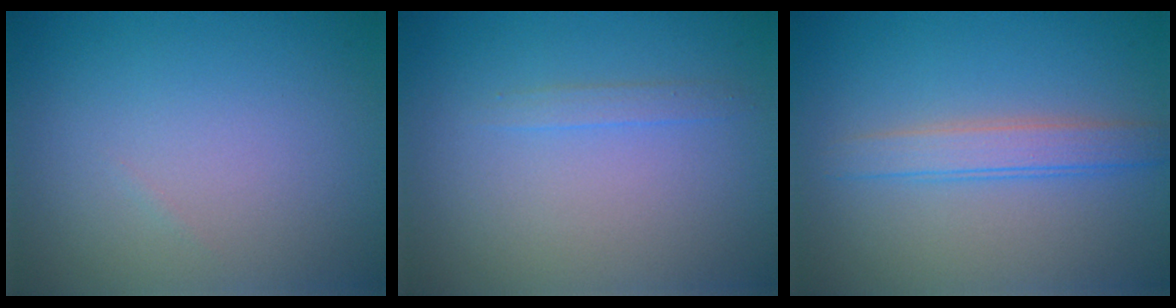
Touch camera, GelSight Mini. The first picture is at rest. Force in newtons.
{"total": 0.8, "press": 0.8, "slide": 0.1}
{"total": 2.5, "press": 2.5, "slide": 0.1}